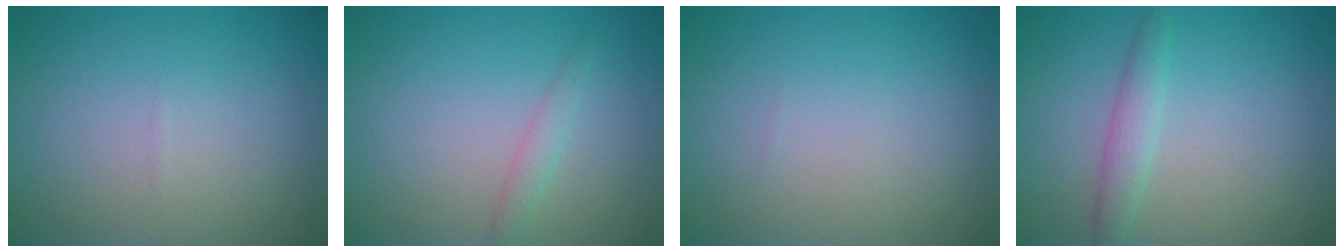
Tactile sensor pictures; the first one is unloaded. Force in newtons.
{"total": 1.2, "press": 1.2, "slide": 0.1}
{"total": 0.0}
{"total": 2.1, "press": 2.1, "slide": 0.1}